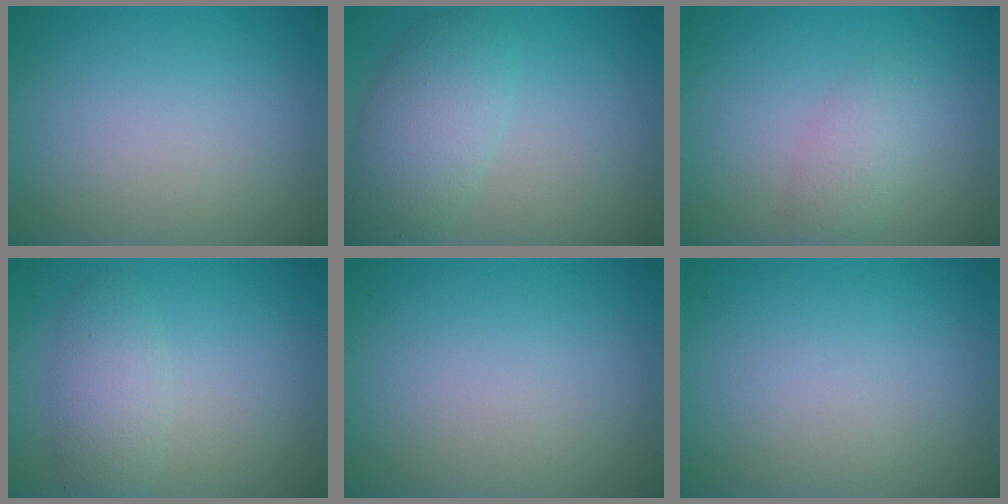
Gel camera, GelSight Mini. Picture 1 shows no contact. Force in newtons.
{"total": 4.9, "press": 4.9, "slide": 0.1}
{"total": 2.1, "press": 2.1, "slide": 0.1}
{"total": 2.7, "press": 2.7, "slide": 0.1}
{"total": 0.0}
{"total": 0.0}